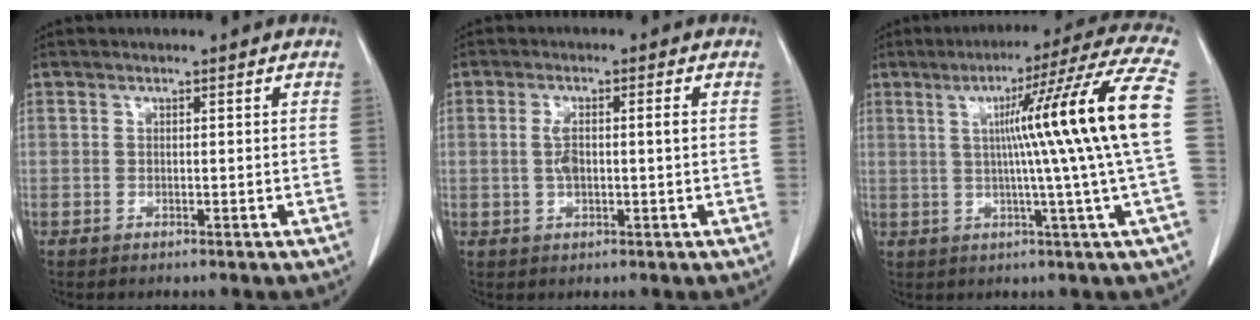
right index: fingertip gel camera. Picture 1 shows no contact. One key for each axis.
{"total": 4.1, "fx": 0.1, "fy": 1.1, "fz": 4.0, "tx": -0.085, "ty": 0.007, "tz": 0.002}
{"total": 16.8, "fx": 1.8, "fy": -2.8, "fz": 16.5, "tx": -0.220, "ty": 0.014, "tz": 0.015}